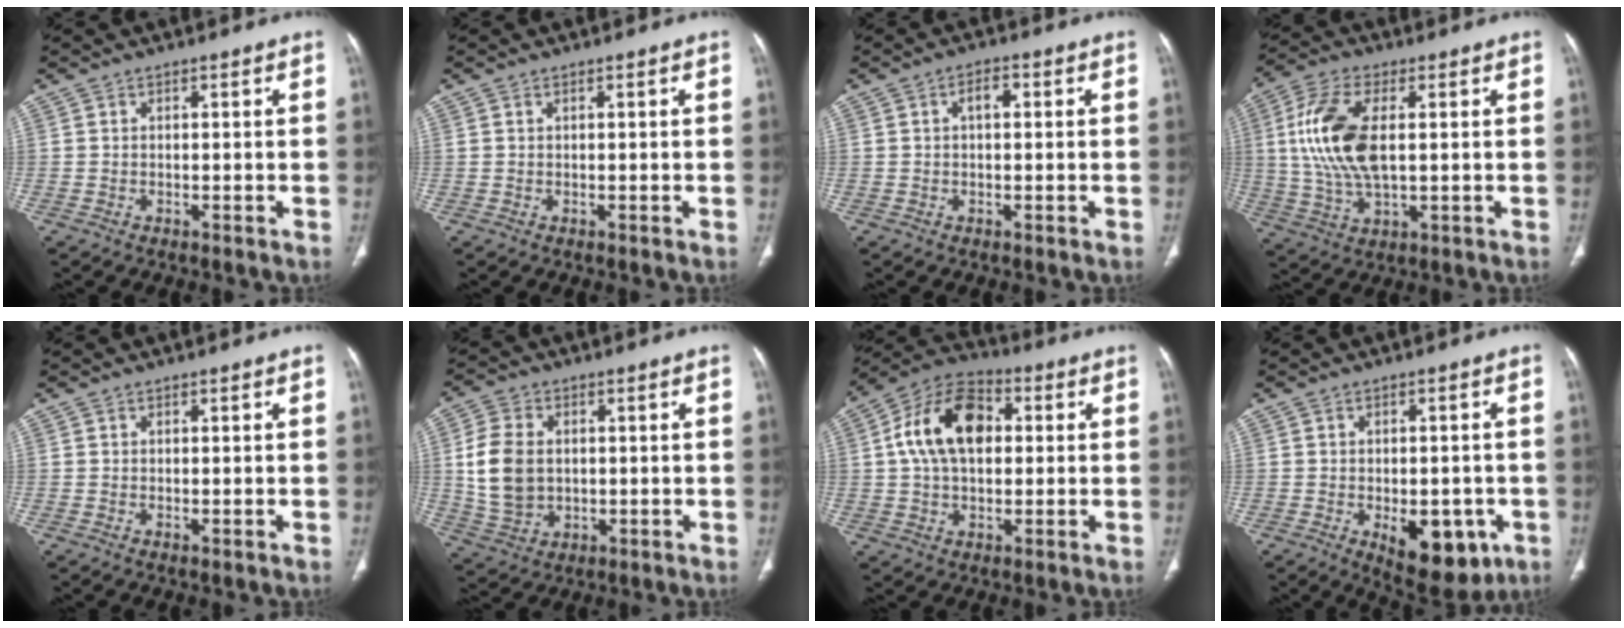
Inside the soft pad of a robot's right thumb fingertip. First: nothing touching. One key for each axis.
{"total": 0.0}
{"total": 2.7, "fx": 0.5, "fy": 1.5, "fz": 2.2, "tx": -0.034, "ty": 0.010, "tz": 0.006}
{"total": 14.2, "fx": 2.0, "fy": 6.8, "fz": 12.3, "tx": -0.265, "ty": 0.000, "tz": 0.041}
{"total": 0.0}
{"total": 10.8, "fx": 0.9, "fy": 8.0, "fz": 7.2, "tx": -0.137, "ty": -0.003, "tz": 0.025}
{"total": 15.1, "fx": 2.4, "fy": 9.6, "fz": 11.3, "tx": -0.189, "ty": 0.023, "tz": 0.032}
{"total": 12.2, "fx": -4.4, "fy": 6.6, "fz": 9.3, "tx": -0.098, "ty": 0.003, "tz": -0.045}